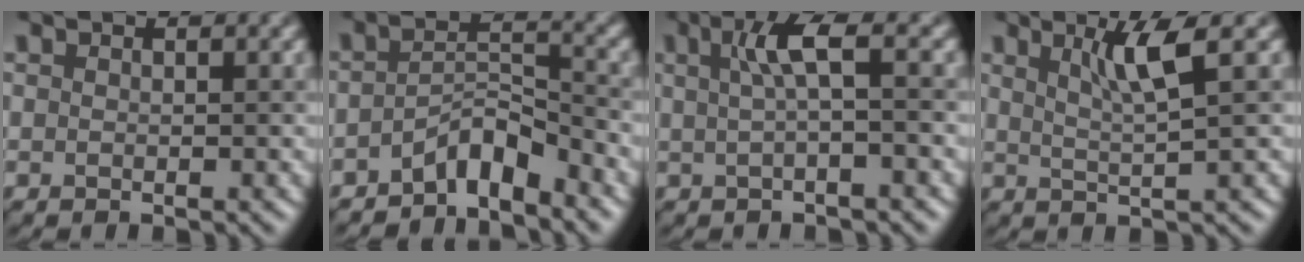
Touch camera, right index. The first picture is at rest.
{"total": 3.4, "force": [-2.8, 0.9, 1.7], "torque": [-0.034, 0.014, -0.053]}
{"total": 2.8, "force": [0.6, 0.5, 2.7], "torque": [-0.059, 0.008, 0.011]}
{"total": 3.1, "force": [1.6, 0.3, 2.7], "torque": [-0.051, -0.001, 0.034]}